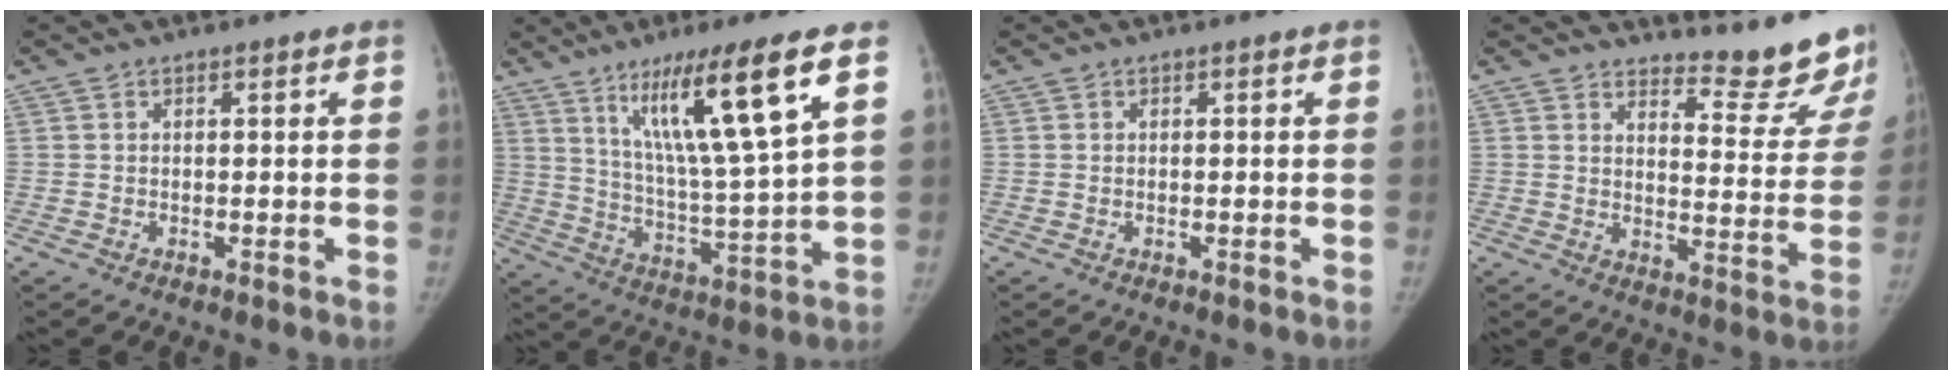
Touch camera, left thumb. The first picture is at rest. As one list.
[{"total": 17.9, "force": [8.9, 1.2, 15.5], "torque": [-0.261, -0.045, 0.157]}, {"total": 0.0}, {"total": 14.2, "force": [13.5, 2.4, 3.8], "torque": [-0.016, -0.152, 0.157]}]